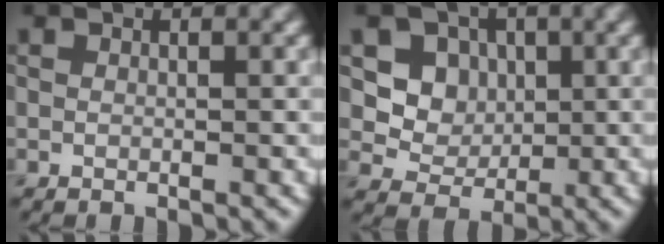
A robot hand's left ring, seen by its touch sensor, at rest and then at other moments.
{"total": 4.3, "force": [1.0, 3.7, 1.8], "torque": [-0.033, -0.017, 0.023]}